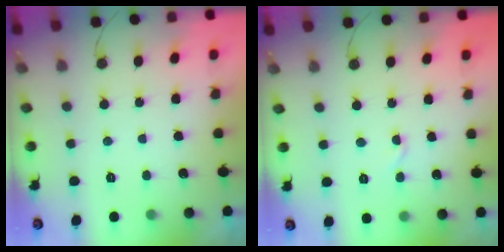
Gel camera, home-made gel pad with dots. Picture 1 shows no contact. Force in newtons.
{"total": 2.7, "press": 2.7, "slide": 0.3}